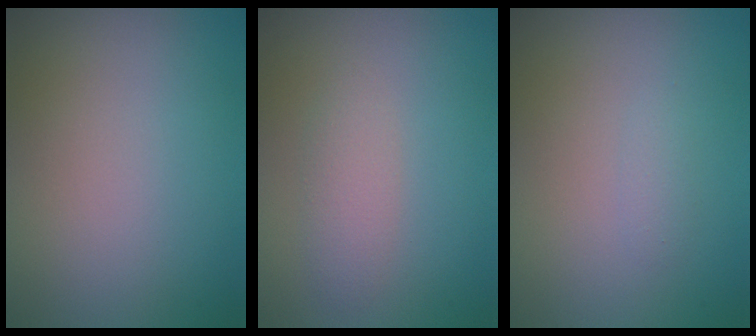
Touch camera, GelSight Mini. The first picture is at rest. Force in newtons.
{"total": 1.7, "press": 1.7, "slide": 0.0}
{"total": 0.7, "press": 0.7, "slide": 0.0}